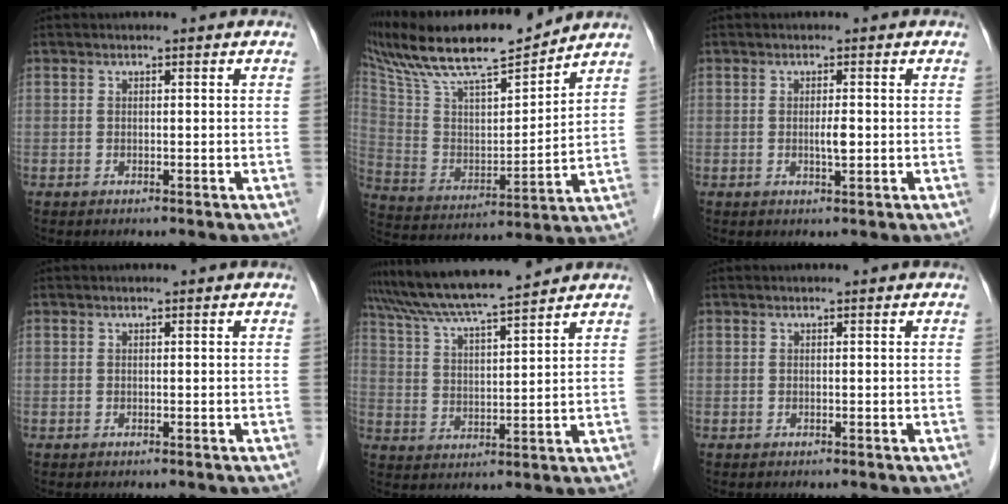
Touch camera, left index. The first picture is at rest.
{"total": 20.2, "force": [17.8, 2.4, 9.3], "torque": [-0.183, 0.016, 0.318]}
{"total": 1.5, "force": [0.0, 0.2, 1.5], "torque": [-0.027, -0.002, 0.000]}
{"total": 0.0}
{"total": 11.8, "force": [10.8, -0.5, 4.8], "torque": [-0.096, 0.020, 0.188]}
{"total": 0.0}